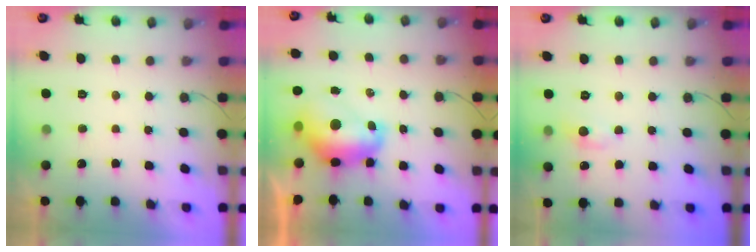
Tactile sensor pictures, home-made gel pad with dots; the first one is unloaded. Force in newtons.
{"total": 11.5, "press": 11.4, "slide": 1.2}
{"total": 4.0, "press": 4.0, "slide": 0.5}